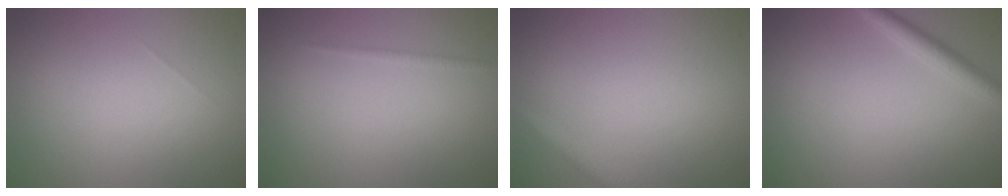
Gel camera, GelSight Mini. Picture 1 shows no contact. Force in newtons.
{"total": 0.6, "press": 0.6, "slide": 0.1}
{"total": 2.3, "press": 2.3, "slide": 0.1}
{"total": 2.3, "press": 2.3, "slide": 0.2}